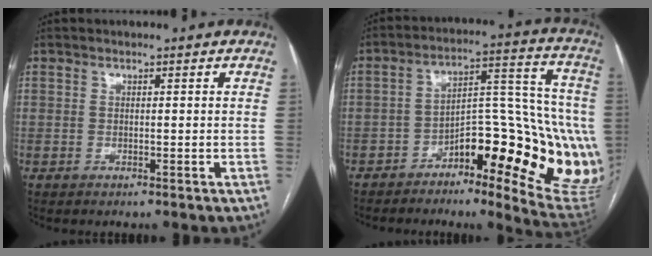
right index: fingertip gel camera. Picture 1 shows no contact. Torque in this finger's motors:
{"motor_torque": [1.04, -0.59, 0.63, 0.13]}